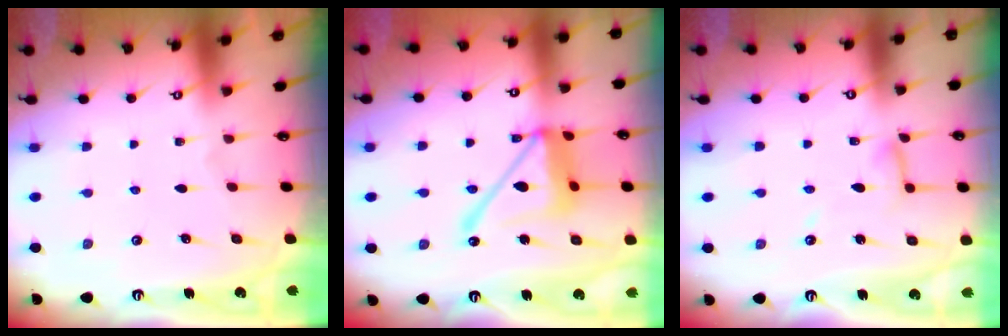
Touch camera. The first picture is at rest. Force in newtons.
{"total": 16.5, "press": 16.5, "slide": 1.5}
{"total": 6.1, "press": 6.1, "slide": 0.3}